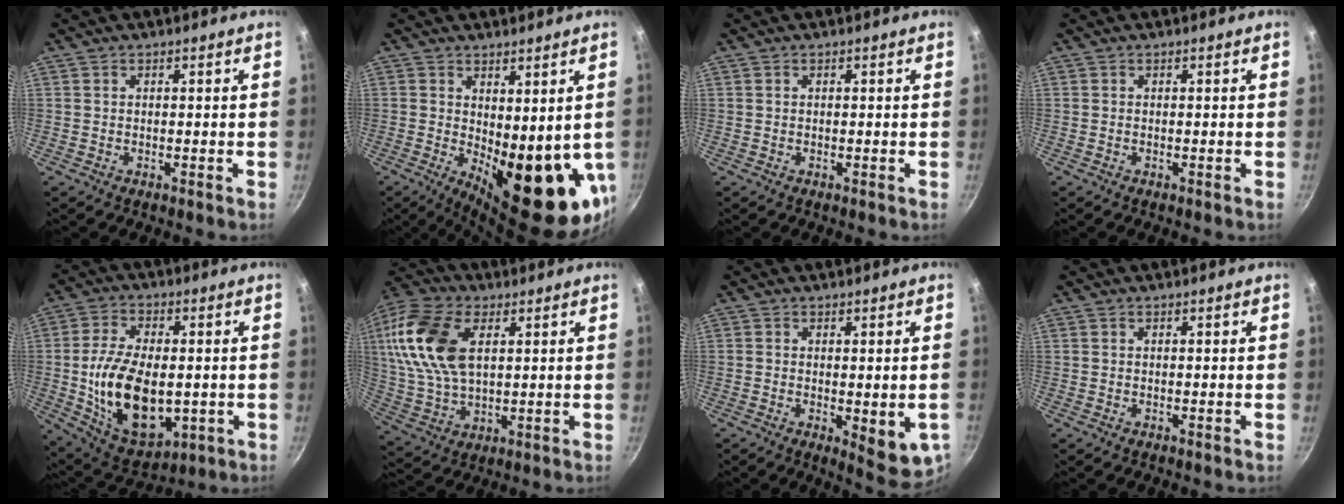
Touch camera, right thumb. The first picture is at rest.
{"total": 15.7, "force": [-0.9, 6.4, 14.3], "torque": [-0.161, -0.031, 0.007]}
{"total": 0.0}
{"total": 0.0}
{"total": 18.8, "force": [-1.6, 11.1, 15.2], "torque": [-0.255, -0.003, -0.011]}
{"total": 18.7, "force": [5.5, 10.9, 14.2], "torque": [-0.283, -0.002, 0.104]}
{"total": 8.3, "force": [-1.5, 3.1, 7.5], "torque": [-0.079, -0.007, -0.011]}
{"total": 0.0}